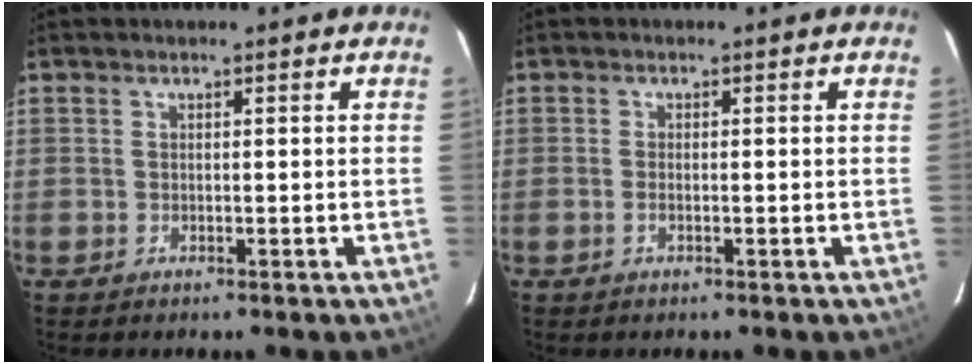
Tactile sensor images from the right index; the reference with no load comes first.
{"total": 1.0, "force": [-0.4, 0.4, 0.9], "torque": [-0.020, 0.000, -0.007]}